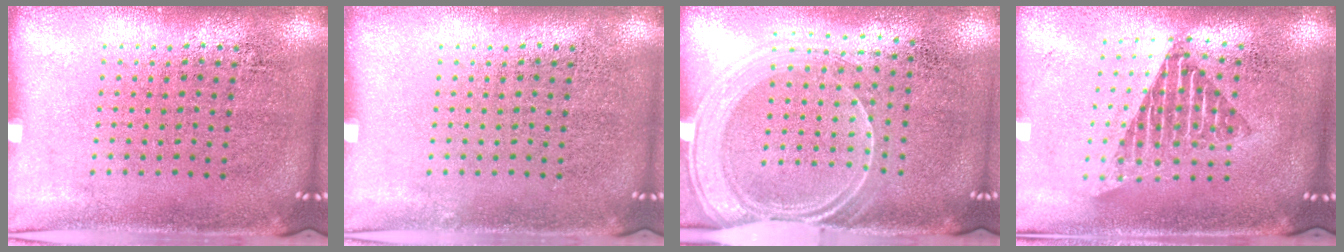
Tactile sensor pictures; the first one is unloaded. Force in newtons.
{"total": 0.0}
{"total": 1.7, "press": 1.4, "slide": 1.0}
{"total": 1.7, "press": 1.4, "slide": 1.0}